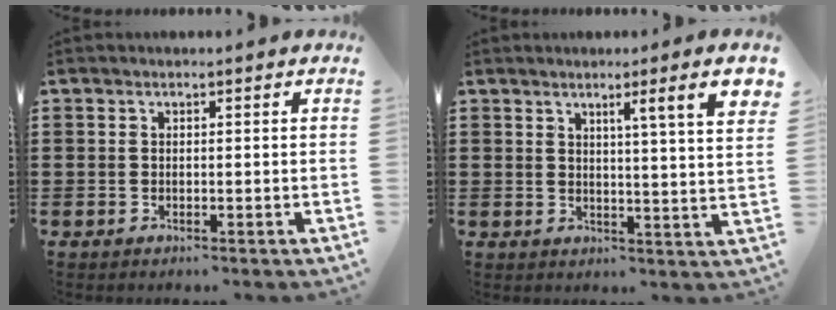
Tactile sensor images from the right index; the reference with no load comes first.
{"total": 5.9, "force": [3.0, -0.5, 5.0], "torque": [-0.080, -0.015, 0.041]}